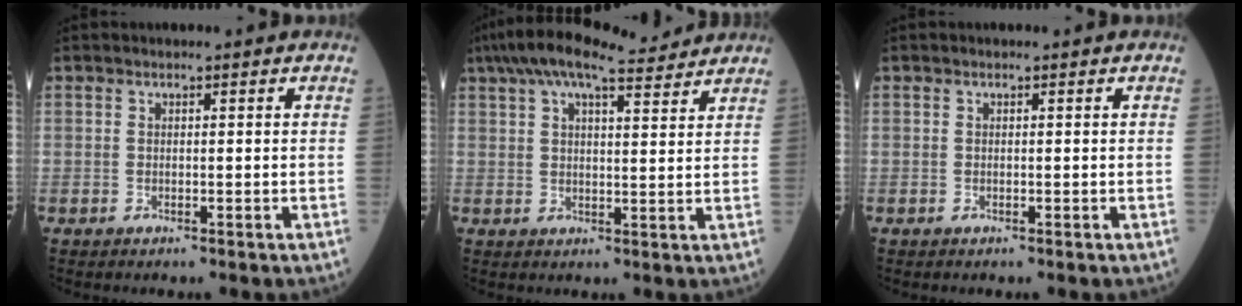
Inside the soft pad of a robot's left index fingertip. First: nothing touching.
{"total": 12.6, "force": [10.7, 2.2, 6.4], "torque": [-0.121, 0.039, 0.161]}
{"total": 0.0}